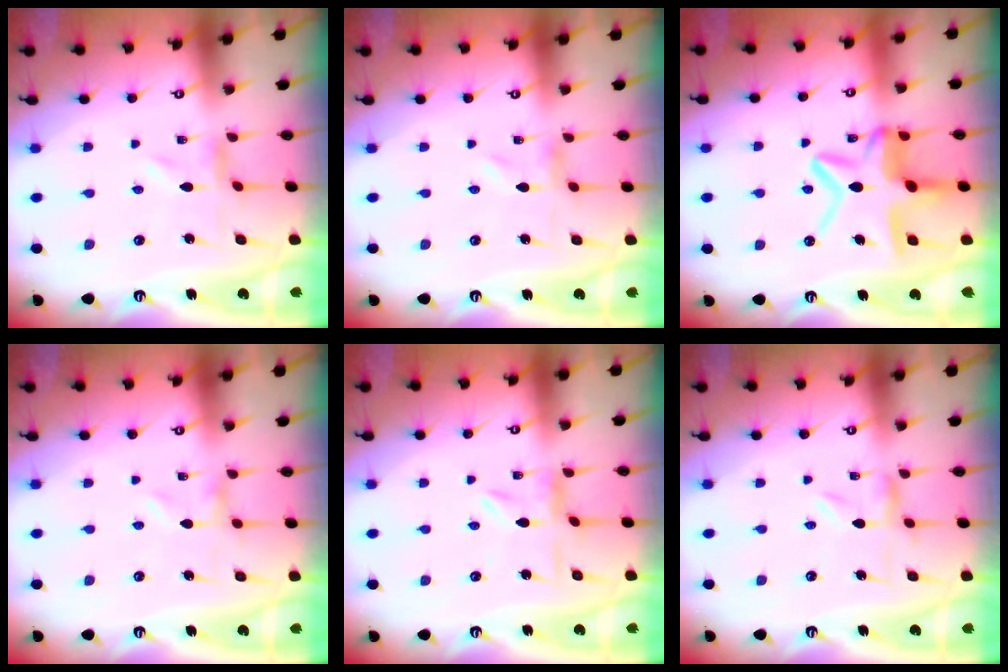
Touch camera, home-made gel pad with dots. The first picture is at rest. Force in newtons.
{"total": 0.0}
{"total": 15.0, "press": 15.0, "slide": 1.3}
{"total": 0.0}
{"total": 0.6, "press": 0.6, "slide": 0.2}
{"total": 1.5, "press": 1.5, "slide": 0.2}